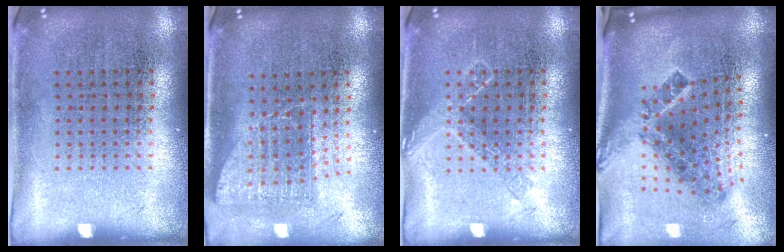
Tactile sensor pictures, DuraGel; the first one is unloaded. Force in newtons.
{"total": 1.6, "press": 1.2, "slide": 1.0}
{"total": 1.7, "press": 1.7, "slide": 0.3}
{"total": 2.0, "press": 1.3, "slide": 1.6}